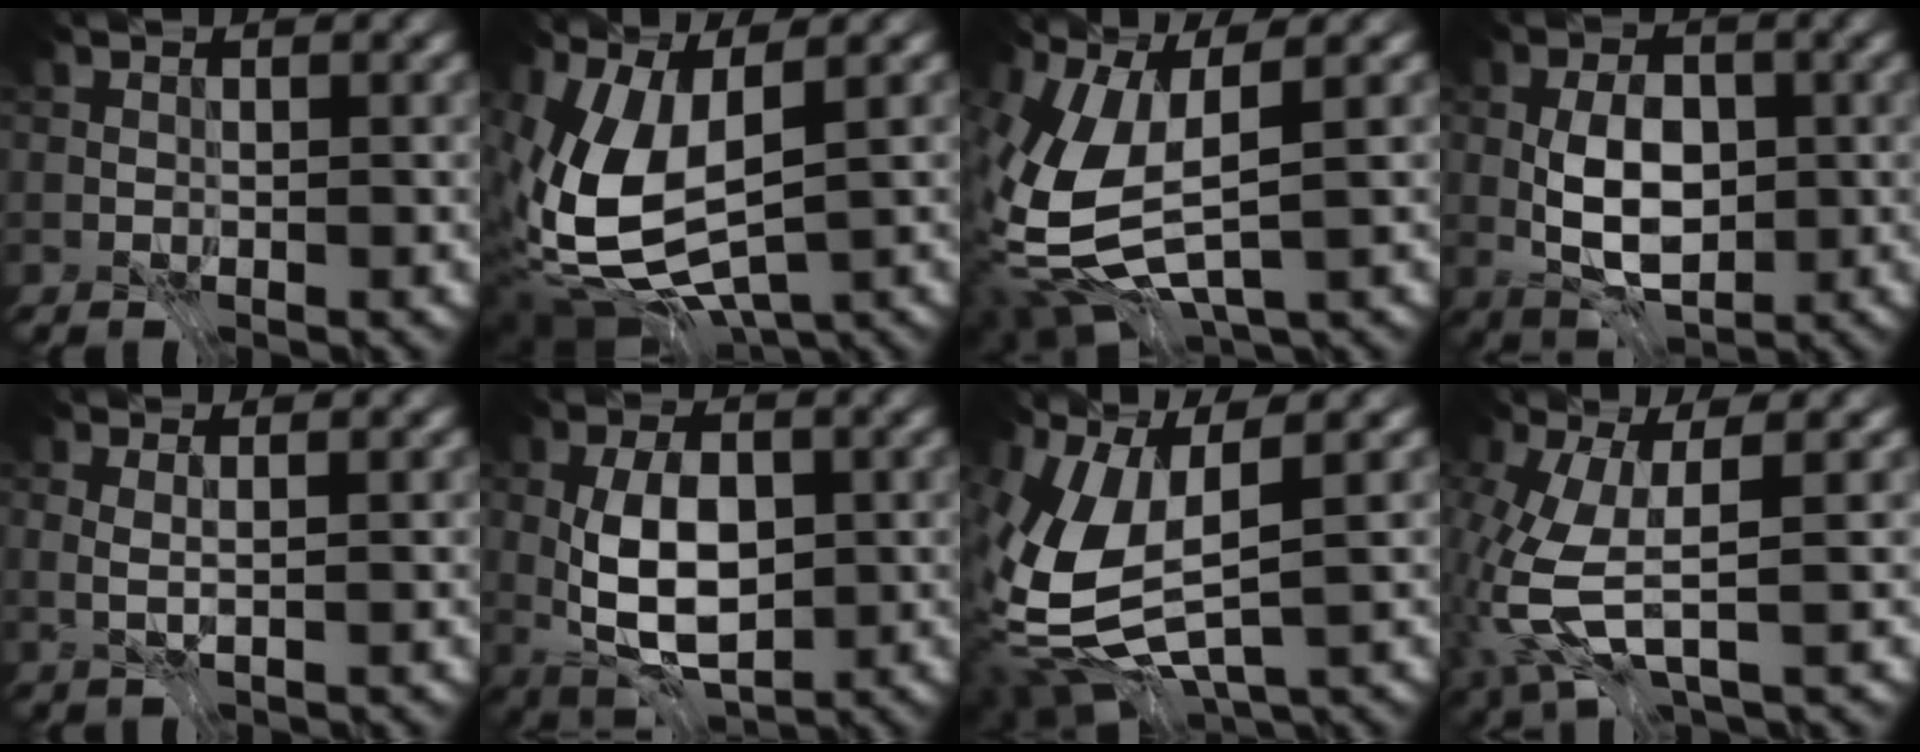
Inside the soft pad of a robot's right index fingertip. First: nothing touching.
{"total": 9.6, "force": [0.1, 4.8, 8.3], "torque": [-0.201, -0.029, 0.008]}
{"total": 10.6, "force": [-1.5, 4.9, 9.3], "torque": [-0.218, -0.019, -0.020]}
{"total": 5.7, "force": [-1.0, 3.2, 4.6], "torque": [-0.082, -0.003, -0.024]}
{"total": 0.9, "force": [0.1, -0.5, 0.7], "torque": [-0.018, -0.005, 0.002]}
{"total": 6.8, "force": [-0.5, 3.6, 5.7], "torque": [-0.110, -0.002, -0.014]}
{"total": 9.7, "force": [-0.4, 4.2, 8.7], "torque": [-0.204, -0.017, -0.002]}
{"total": 7.0, "force": [-1.4, 2.6, 6.4], "torque": [-0.171, -0.012, -0.027]}